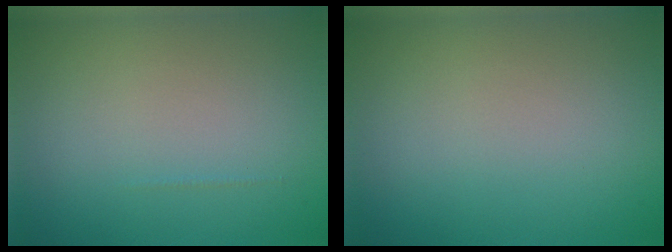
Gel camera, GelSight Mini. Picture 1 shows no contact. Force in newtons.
{"total": 0.0}